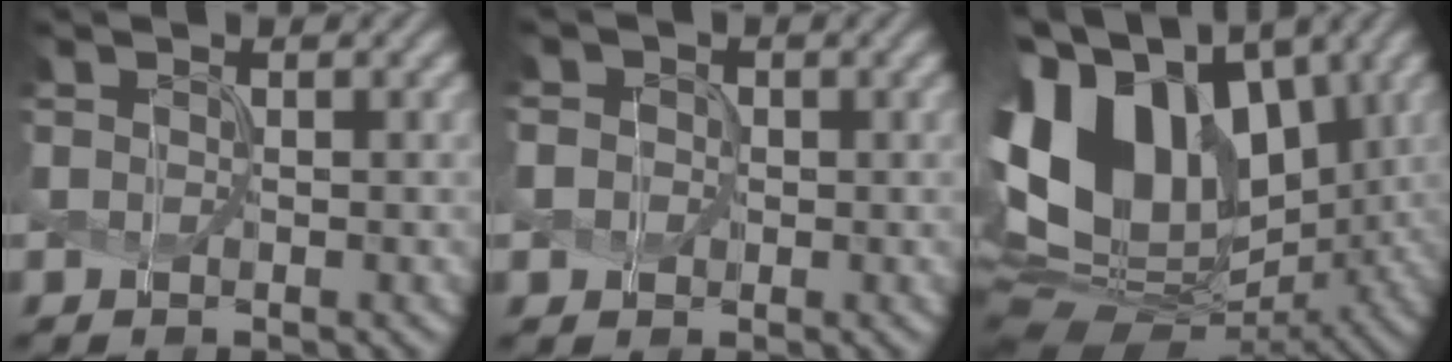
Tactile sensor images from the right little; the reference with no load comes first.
{"total": 2.5, "force": [0.4, 2.2, 1.1], "torque": [-0.007, 0.016, -0.012]}
{"total": 17.2, "force": [1.6, 12.1, 12.1], "torque": [-0.245, 0.010, 0.027]}